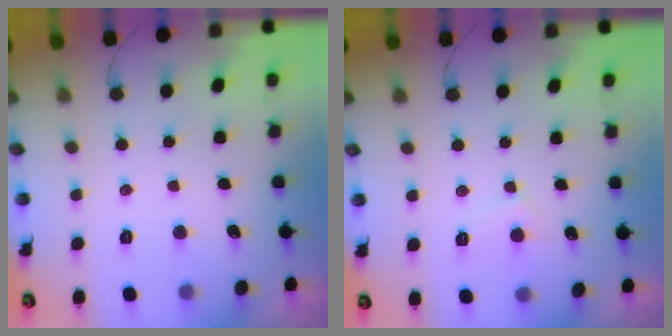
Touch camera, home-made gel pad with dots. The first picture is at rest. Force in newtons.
{"total": 3.4, "press": 3.3, "slide": 0.5}